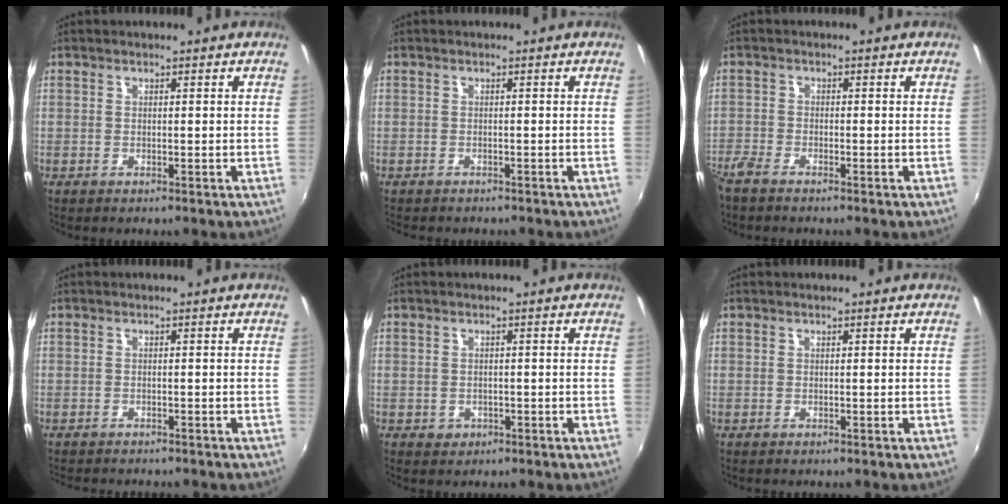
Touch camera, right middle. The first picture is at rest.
{"total": 2.0, "force": [-1.8, 0.8, 0.4], "torque": [-0.015, -0.009, -0.026]}
{"total": 3.6, "force": [-3.2, 0.8, 1.5], "torque": [-0.046, -0.013, -0.065]}
{"total": 2.8, "force": [-2.6, 0.6, 0.7], "torque": [-0.022, -0.015, -0.040]}
{"total": 2.0, "force": [-0.7, 1.8, 0.6], "torque": [-0.014, -0.003, -0.007]}
{"total": 0.0}